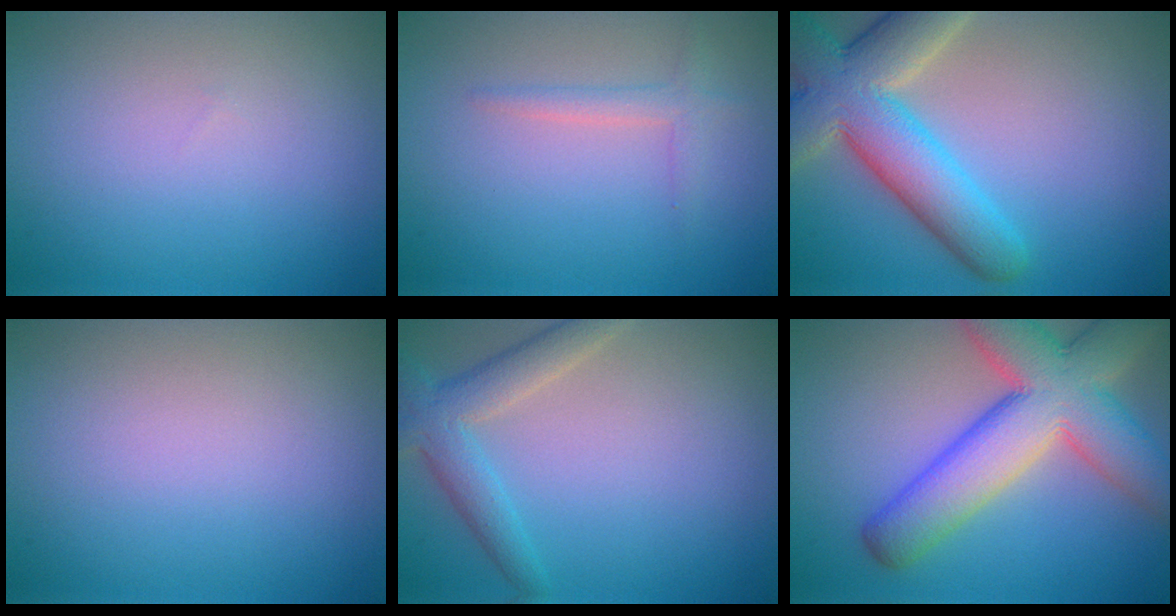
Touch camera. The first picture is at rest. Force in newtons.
{"total": 1.6, "press": 1.6, "slide": 0.1}
{"total": 9.0, "press": 9.0, "slide": 0.6}
{"total": 0.0}
{"total": 3.7, "press": 3.7, "slide": 0.2}
{"total": 10.8, "press": 10.8, "slide": 0.6}